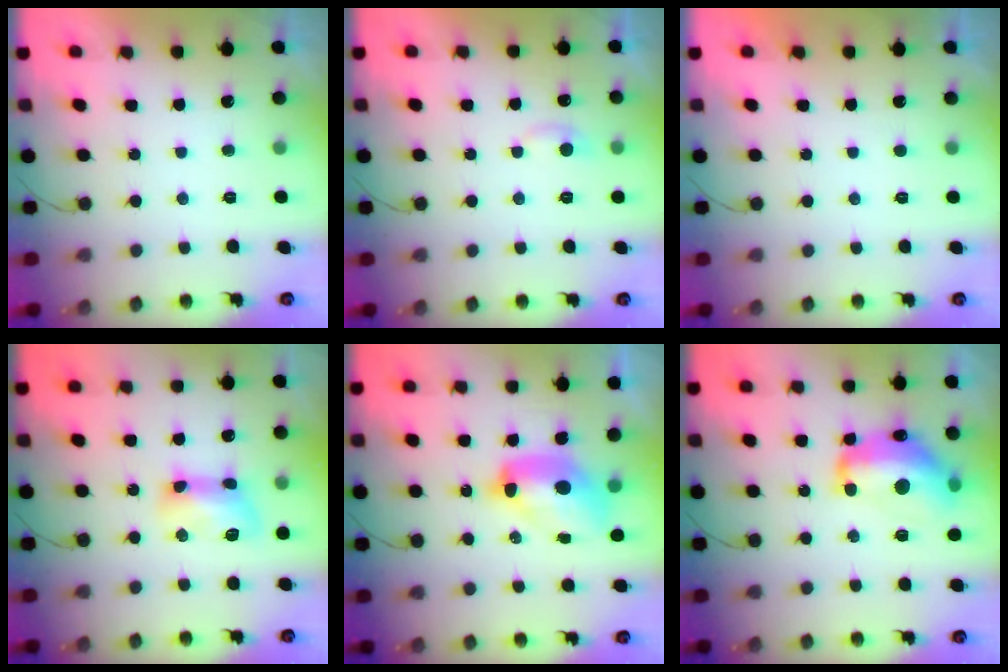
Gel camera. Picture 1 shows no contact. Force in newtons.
{"total": 4.7, "press": 4.7, "slide": 0.6}
{"total": 0.0}
{"total": 9.5, "press": 9.4, "slide": 0.8}
{"total": 11.3, "press": 11.2, "slide": 1.1}
{"total": 16.4, "press": 16.3, "slide": 1.3}